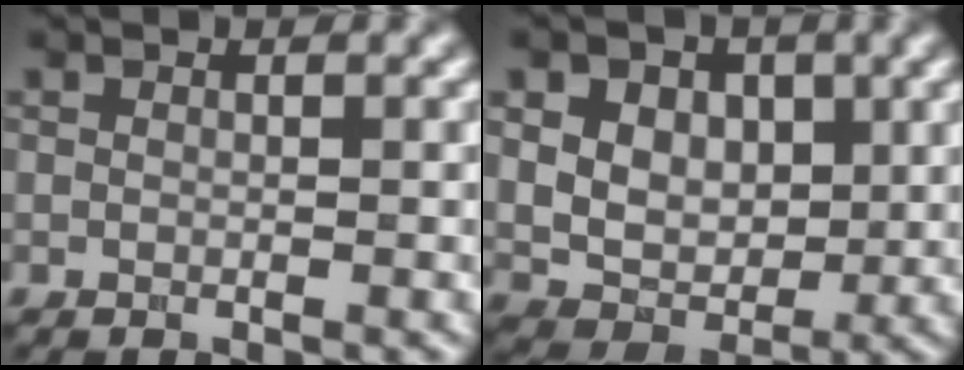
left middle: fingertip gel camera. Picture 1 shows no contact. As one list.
[{"total": 9.3, "force": [3.3, 7.0, 5.1], "torque": [-0.088, 0.019, 0.048]}]